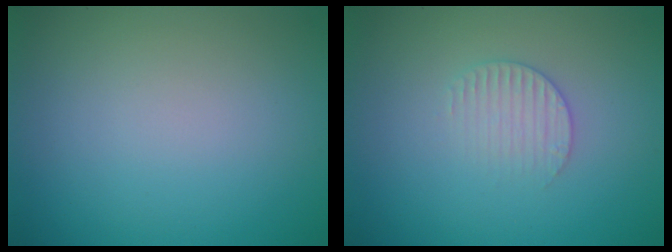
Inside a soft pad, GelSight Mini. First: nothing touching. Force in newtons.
{"total": 1.9, "press": 1.9, "slide": 0.3}